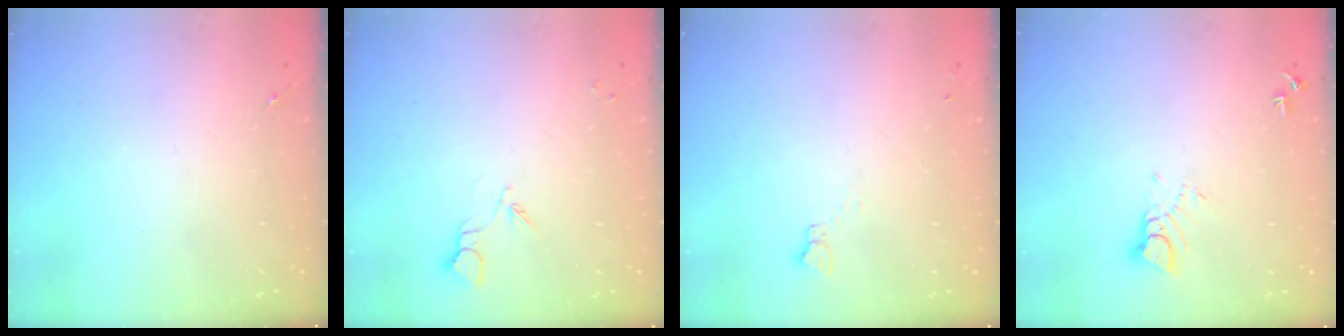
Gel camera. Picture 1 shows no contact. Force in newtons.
{"total": 3.6, "press": 3.5, "slide": 0.4}
{"total": 2.3, "press": 2.3, "slide": 0.2}
{"total": 4.3, "press": 4.2, "slide": 0.4}